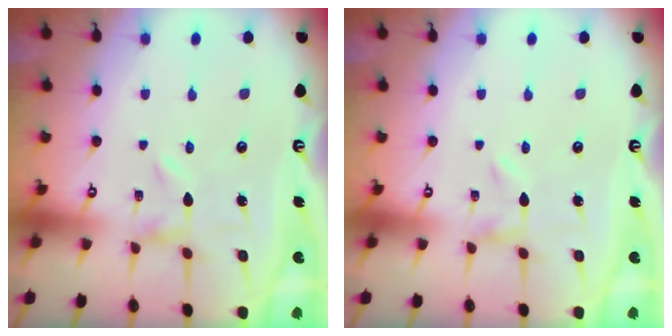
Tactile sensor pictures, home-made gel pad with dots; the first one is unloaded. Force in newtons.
{"total": 0.0}